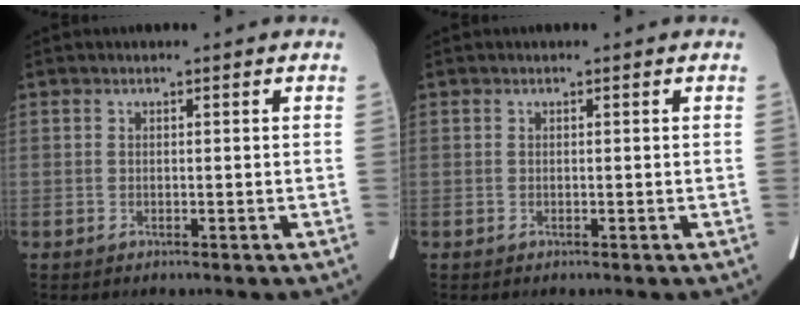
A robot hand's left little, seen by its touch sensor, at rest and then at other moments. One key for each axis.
{"total": 0.0}